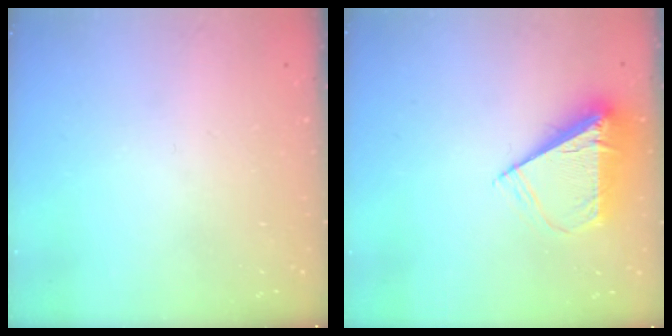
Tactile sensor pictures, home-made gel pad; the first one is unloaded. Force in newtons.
{"total": 7.3, "press": 7.2, "slide": 1.0}